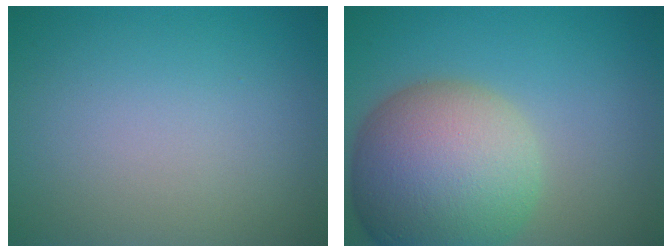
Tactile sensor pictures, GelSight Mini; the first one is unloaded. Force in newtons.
{"total": 12.5, "press": 12.5, "slide": 0.8}